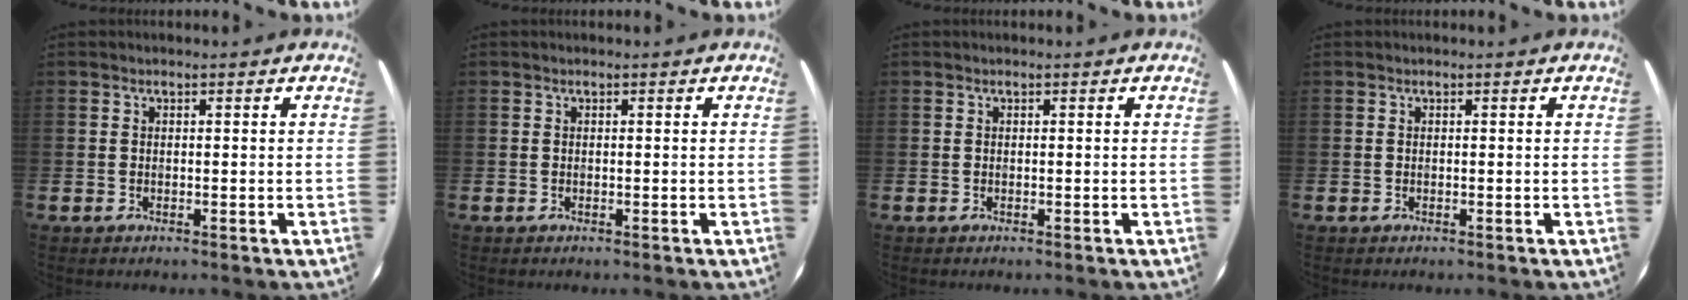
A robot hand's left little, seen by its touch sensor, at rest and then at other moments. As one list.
[{"total": 0.0}, {"total": 0.0}, {"total": 0.0}]